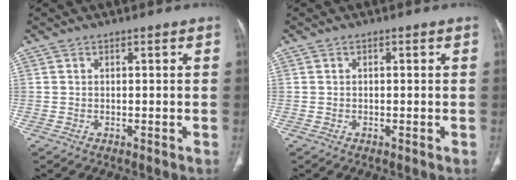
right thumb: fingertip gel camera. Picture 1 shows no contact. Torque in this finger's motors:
{"motor_torque": [-0.35, -0.50, -0.49, 0.38, 0.03]}